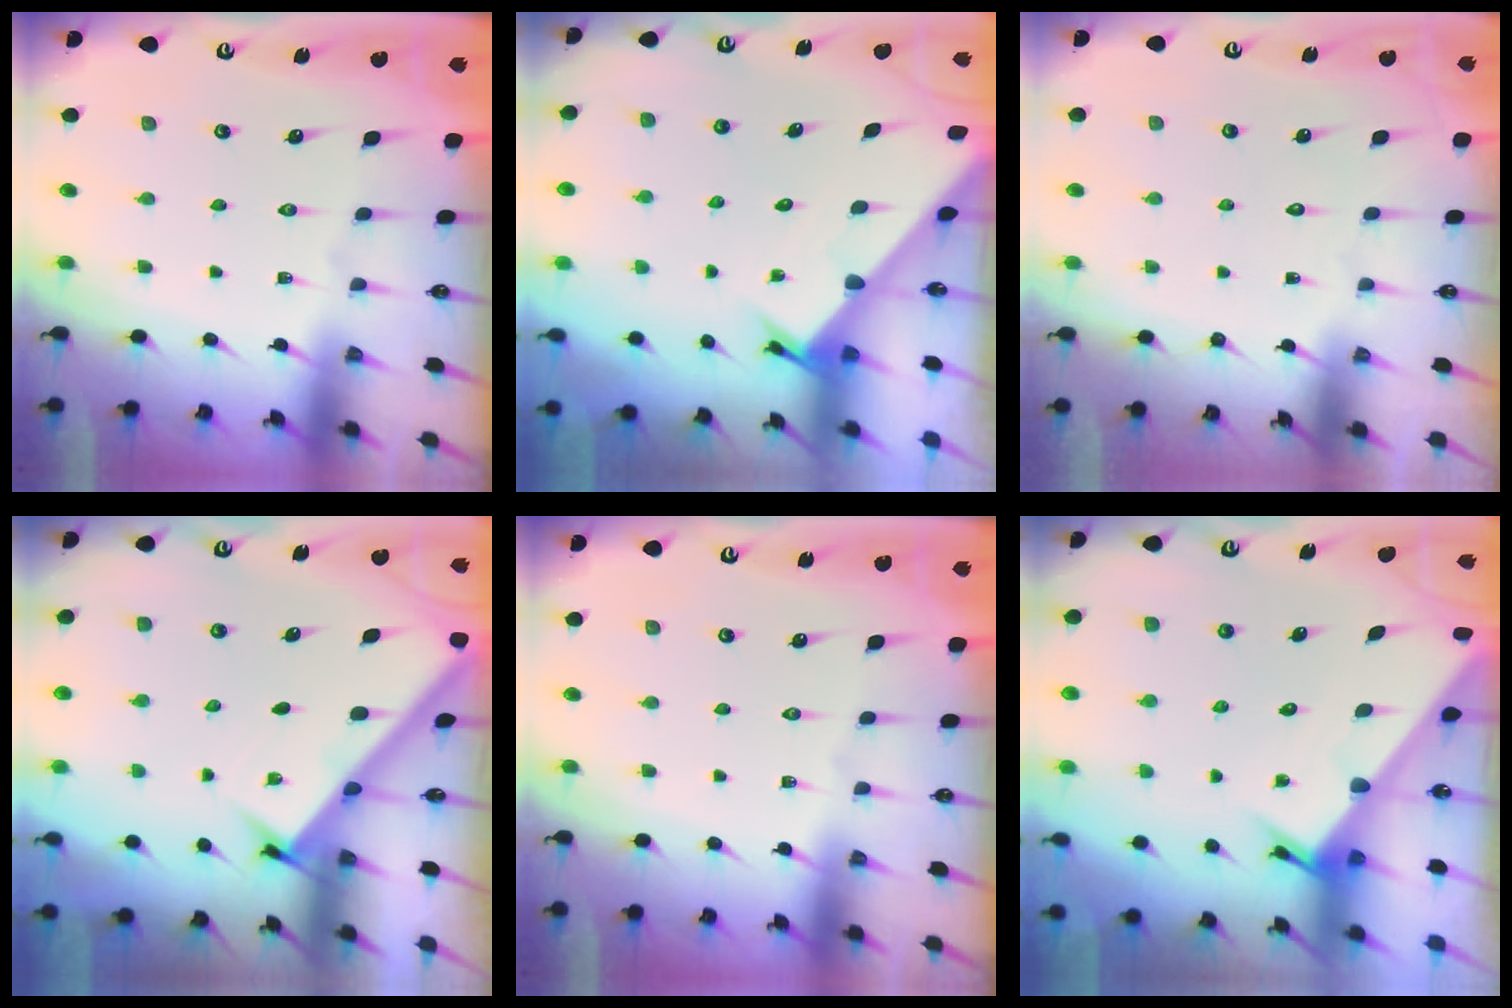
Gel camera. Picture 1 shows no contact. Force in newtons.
{"total": 2.3, "press": 2.3, "slide": 0.0}
{"total": 1.5, "press": 1.5, "slide": 0.0}
{"total": 2.5, "press": 2.5, "slide": 0.3}
{"total": 0.0}
{"total": 3.4, "press": 3.4, "slide": 0.1}